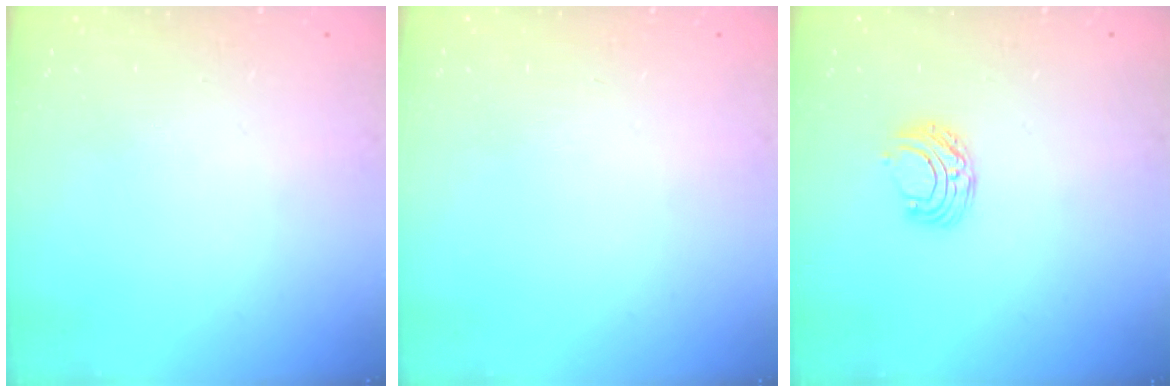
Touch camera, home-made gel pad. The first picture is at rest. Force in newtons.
{"total": 0.0}
{"total": 6.4, "press": 6.3, "slide": 0.6}